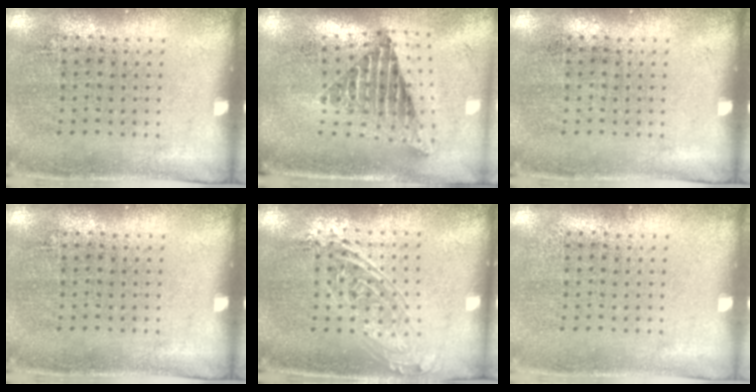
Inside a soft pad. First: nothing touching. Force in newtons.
{"total": 2.4, "press": 1.6, "slide": 1.8}
{"total": 0.0}
{"total": 0.0}
{"total": 1.6, "press": 1.3, "slide": 0.9}
{"total": 0.0}